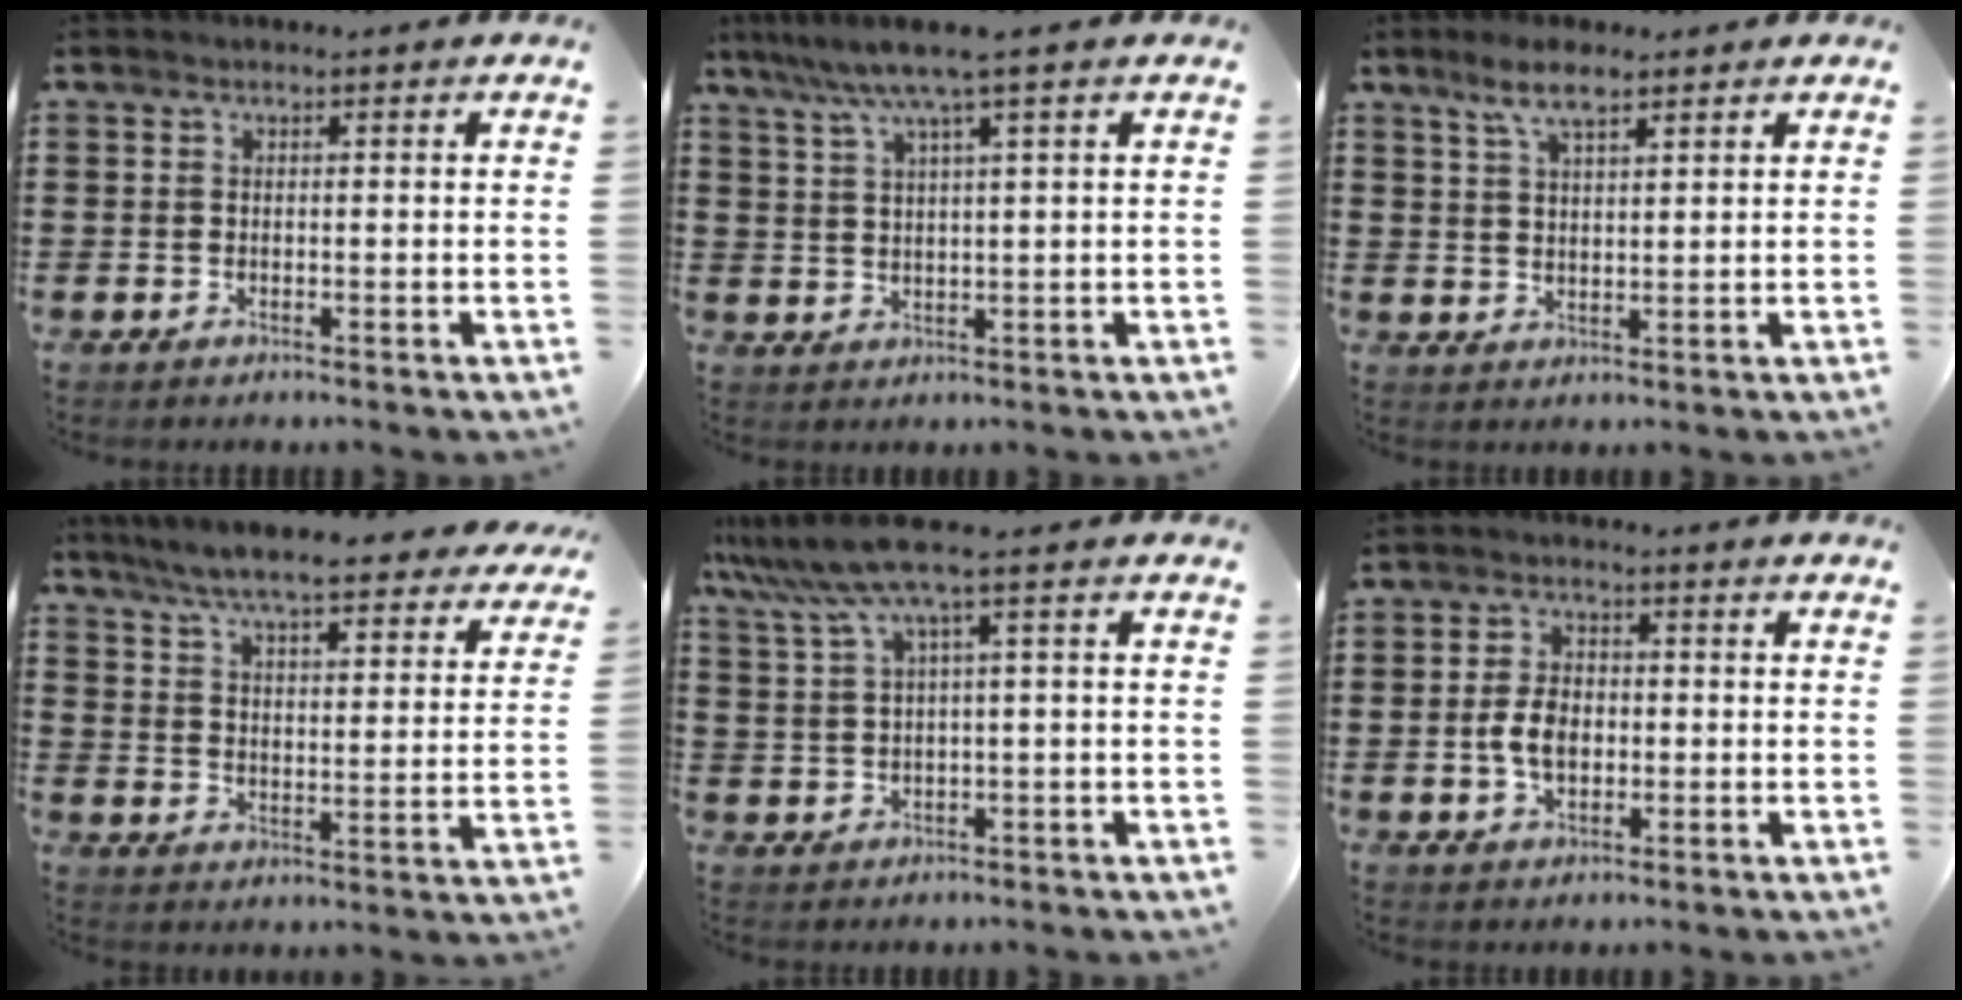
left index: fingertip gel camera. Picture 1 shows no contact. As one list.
[{"total": 5.8, "force": [3.6, -0.1, 4.6], "torque": [-0.097, -0.005, 0.059]}, {"total": 5.2, "force": [3.4, 1.5, 3.7], "torque": [-0.078, 0.005, 0.060]}, {"total": 7.3, "force": [6.8, -0.2, 2.8], "torque": [-0.084, -0.042, 0.117]}, {"total": 6.4, "force": [2.9, -0.3, 5.7], "torque": [-0.141, -0.021, 0.043]}, {"total": 4.9, "force": [-0.6, 2.9, 3.9], "torque": [-0.086, 0.002, -0.015]}]